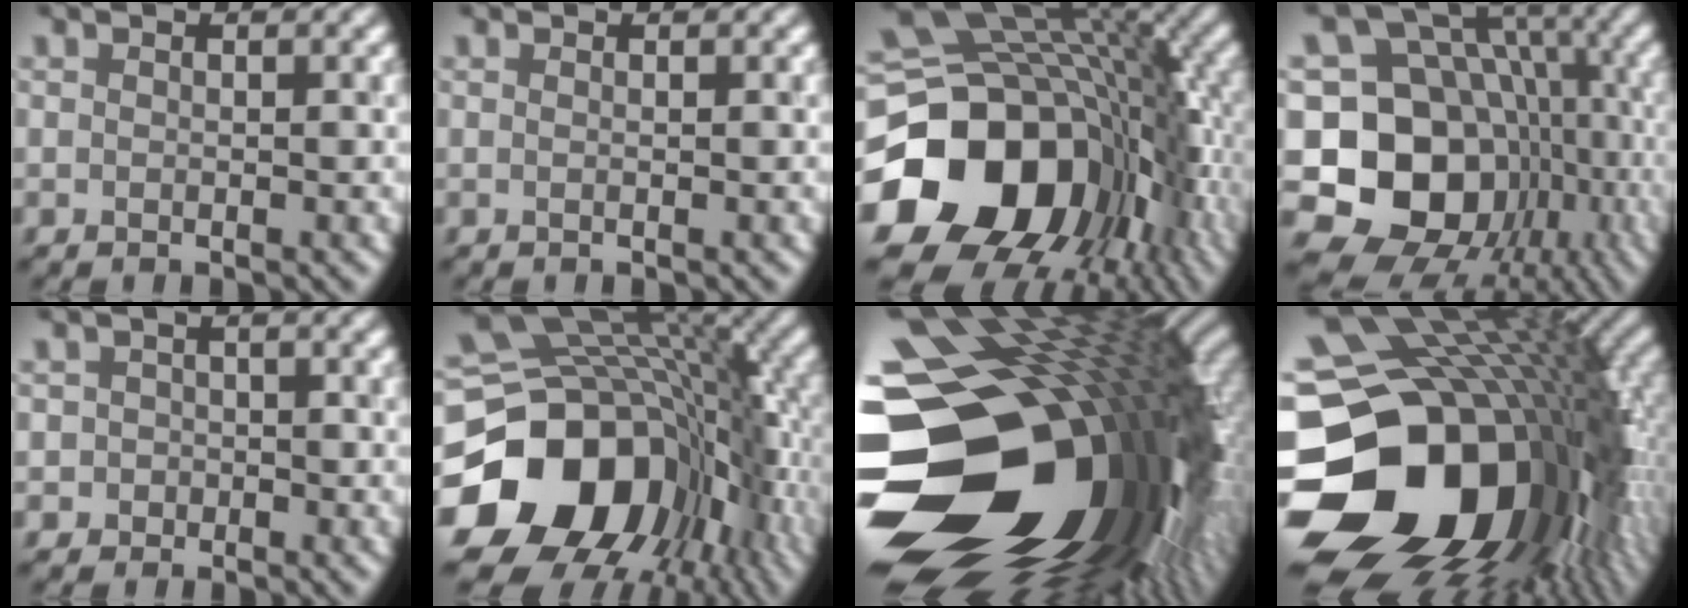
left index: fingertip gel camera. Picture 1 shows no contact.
{"total": 0.0}
{"total": 20.5, "force": [-5.1, 15.9, 12.0], "torque": [-0.250, -0.034, -0.062]}
{"total": 17.0, "force": [-4.2, 13.8, 8.9], "torque": [-0.168, 0.006, -0.071]}
{"total": 2.2, "force": [-0.7, 2.1, 0.1], "torque": [0.029, 0.007, -0.023]}
{"total": 19.4, "force": [-5.8, 14.8, 11.1], "torque": [-0.229, -0.032, -0.079]}
{"total": 21.1, "force": [-4.6, 12.9, 16.0], "torque": [-0.289, -0.015, -0.067]}
{"total": 21.0, "force": [-4.3, 14.5, 14.5], "torque": [-0.283, -0.034, -0.052]}